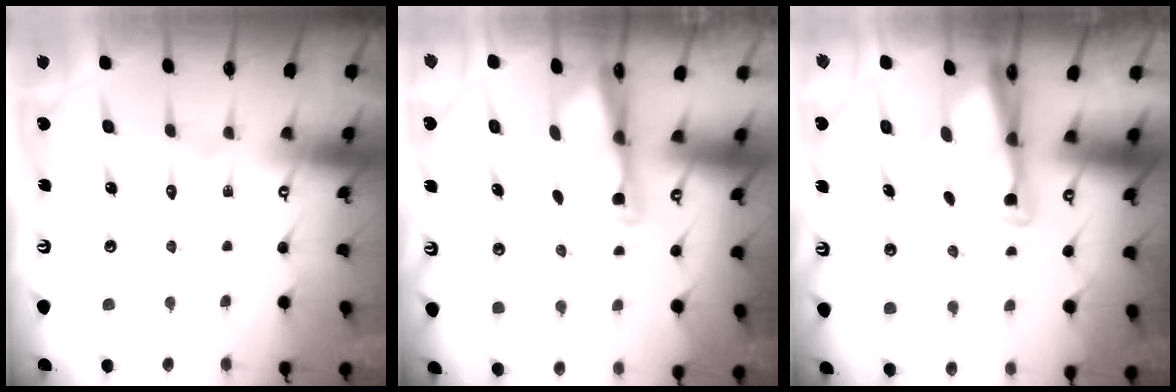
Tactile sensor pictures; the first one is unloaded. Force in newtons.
{"total": 2.7, "press": 2.7, "slide": 0.4}
{"total": 2.9, "press": 2.7, "slide": 1.0}